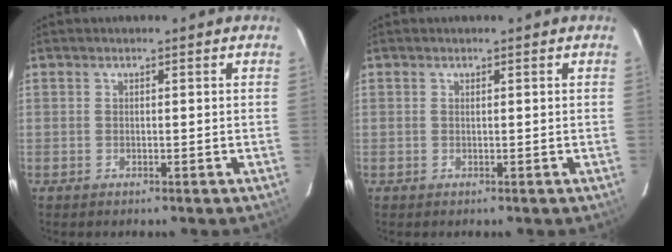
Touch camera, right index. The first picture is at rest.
{"total": 0.0}